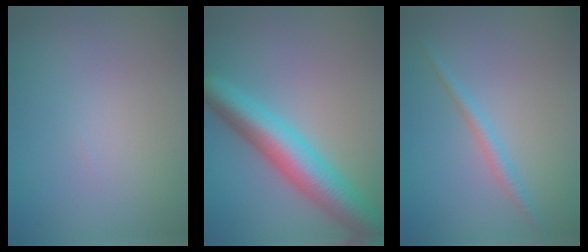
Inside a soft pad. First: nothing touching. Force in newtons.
{"total": 6.6, "press": 6.6, "slide": 0.3}
{"total": 1.5, "press": 1.5, "slide": 0.1}